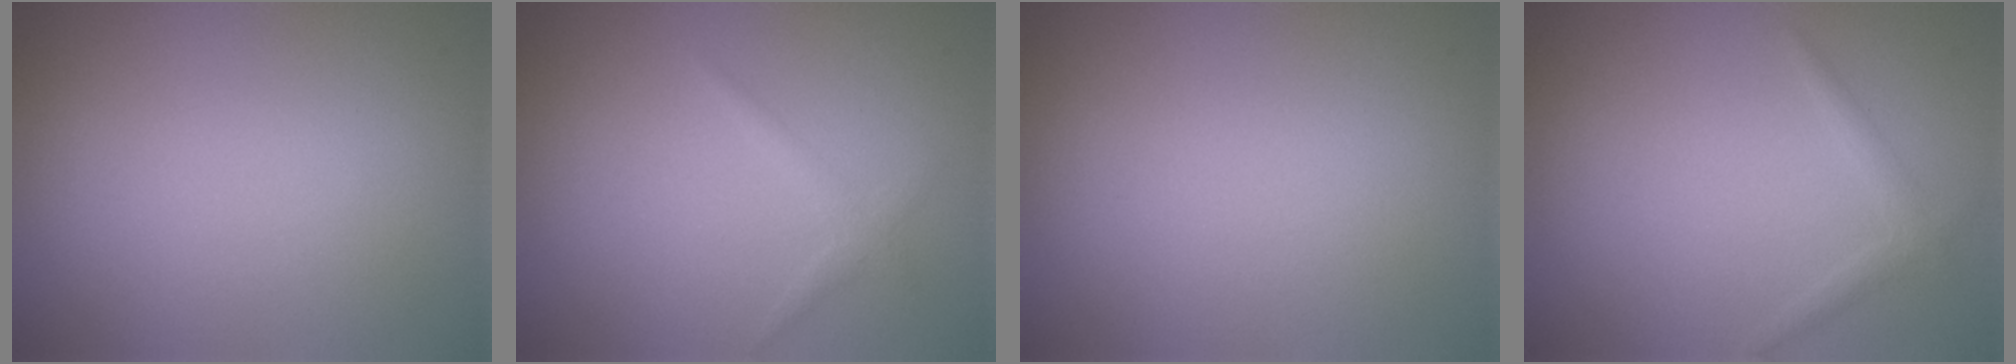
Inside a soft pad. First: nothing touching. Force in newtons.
{"total": 1.1, "press": 1.1, "slide": 0.1}
{"total": 0.0}
{"total": 1.1, "press": 1.1, "slide": 0.1}